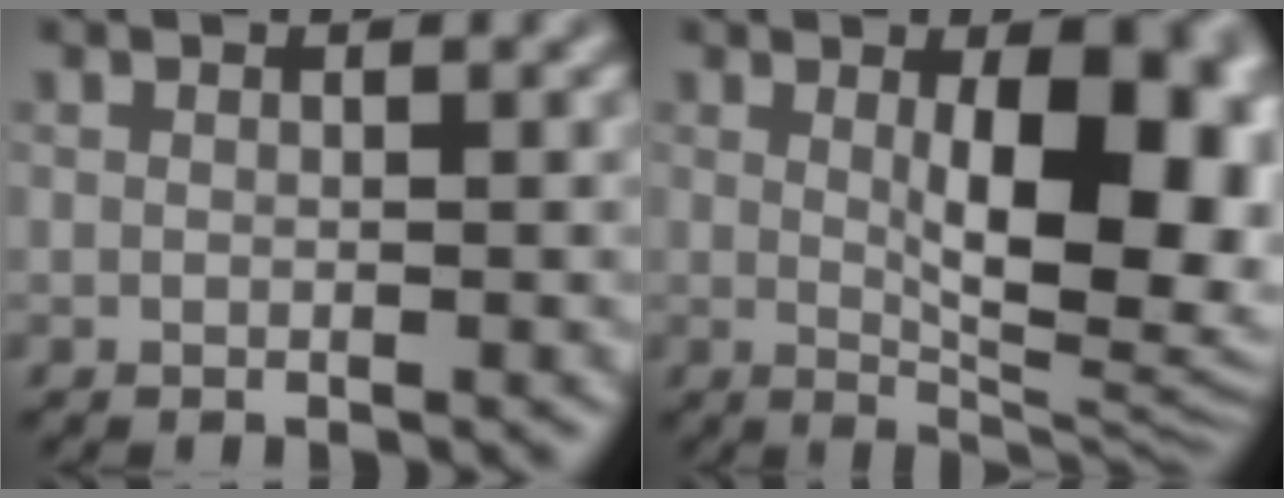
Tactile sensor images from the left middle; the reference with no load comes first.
{"total": 11.9, "force": [1.5, 4.7, 10.8], "torque": [-0.123, -0.004, 0.029]}